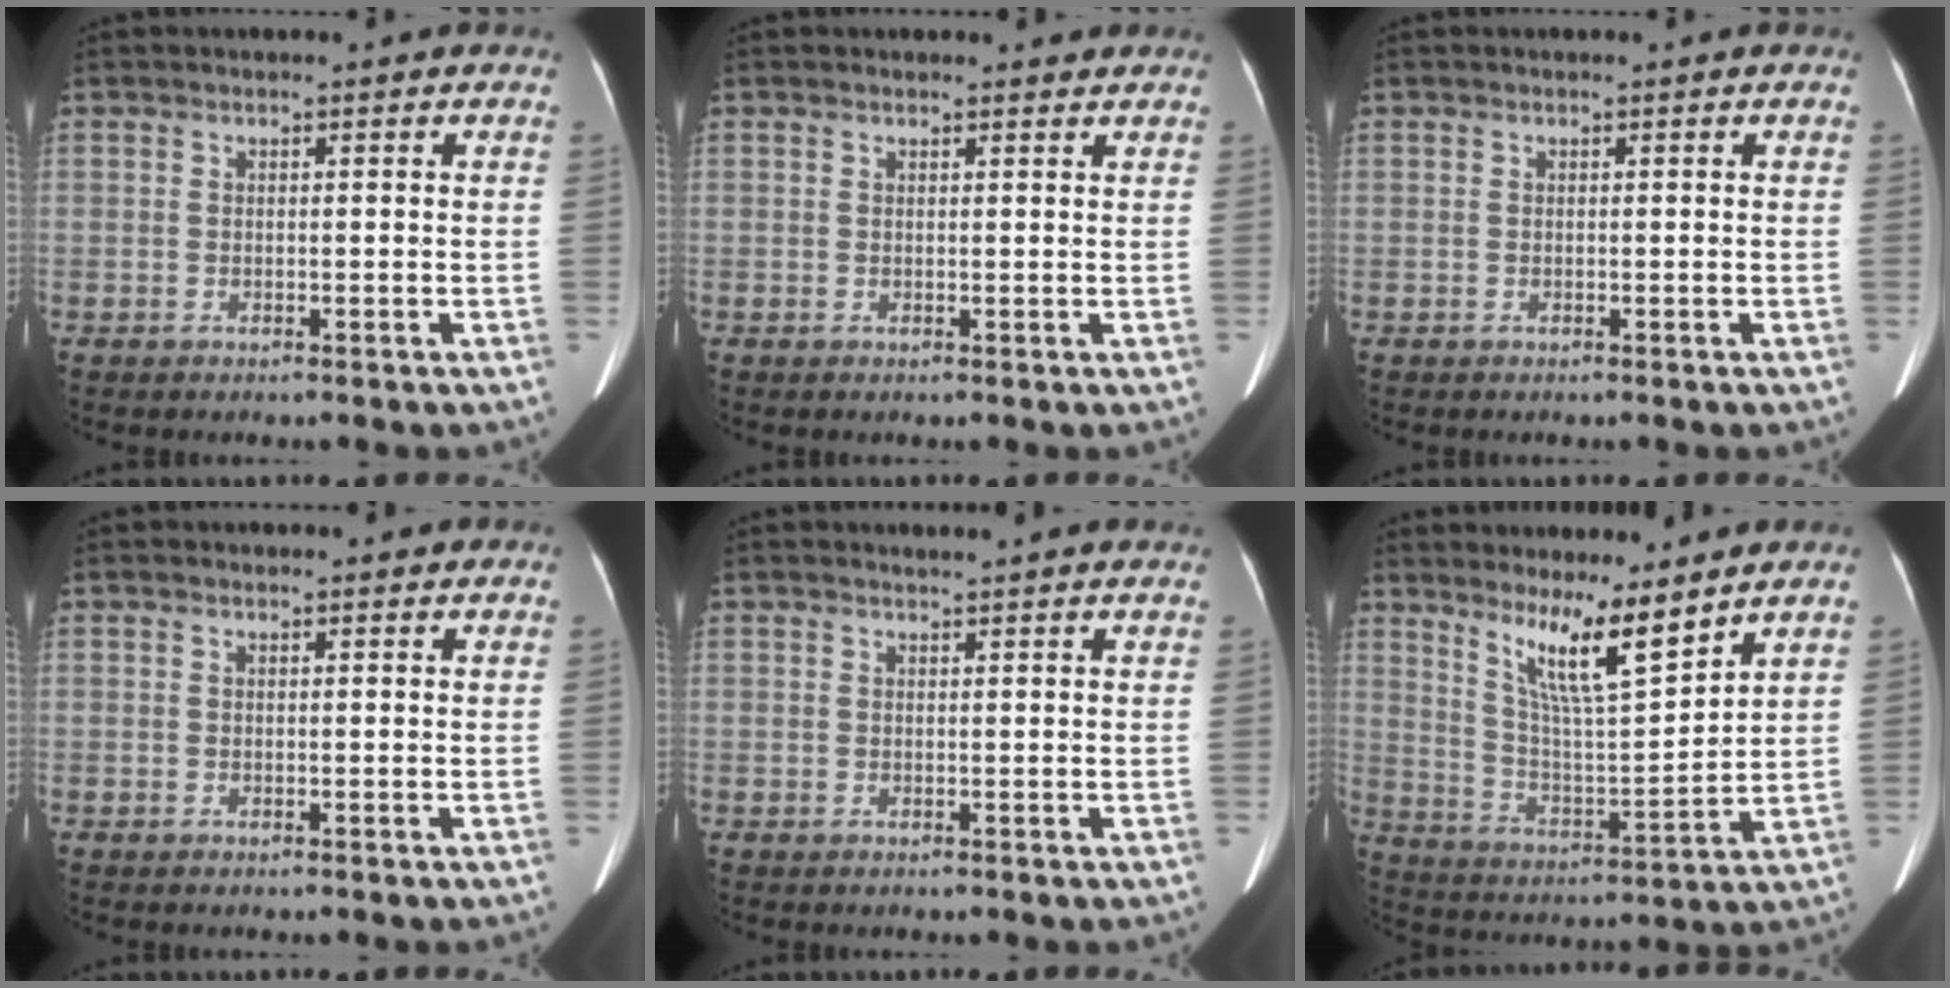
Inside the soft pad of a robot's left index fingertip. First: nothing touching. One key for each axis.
{"total": 2.2, "fx": 2.1, "fy": 0.5, "fz": 0.4, "tx": -0.010, "ty": 0.003, "tz": 0.023}
{"total": 0.0}
{"total": 1.6, "fx": 1.5, "fy": 0.3, "fz": 0.3, "tx": -0.011, "ty": 0.004, "tz": 0.018}
{"total": 3.2, "fx": 3.0, "fy": -0.4, "fz": 0.9, "tx": -0.016, "ty": 0.009, "tz": 0.037}
{"total": 10.2, "fx": 7.6, "fy": 0.4, "fz": 6.9, "tx": -0.130, "ty": -0.014, "tz": 0.144}